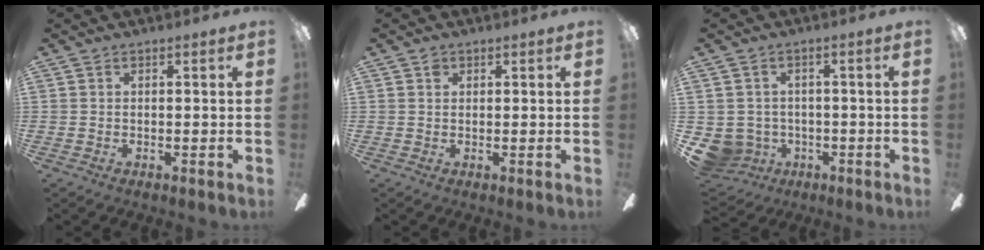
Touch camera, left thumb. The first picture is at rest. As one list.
[{"total": 1.4, "force": [0.7, 1.1, 0.6], "torque": [-0.014, 0.004, 0.012]}, {"total": 5.5, "force": [-1.3, 5.3, 0.8], "torque": [-0.058, 0.000, -0.022]}]